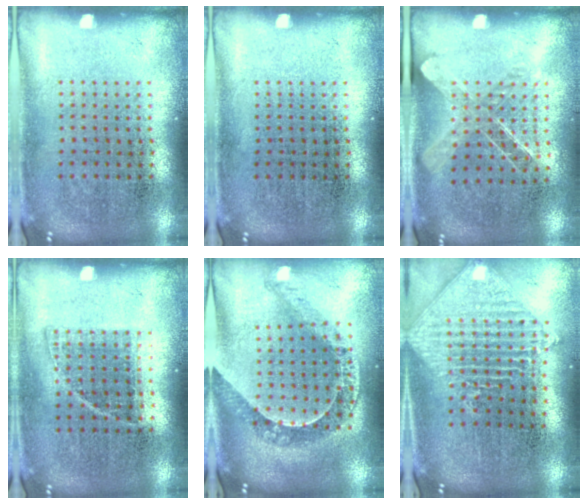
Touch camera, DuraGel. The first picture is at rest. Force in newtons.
{"total": 0.0}
{"total": 1.3, "press": 1.1, "slide": 0.7}
{"total": 0.8, "press": 0.7, "slide": 0.4}
{"total": 1.1, "press": 1.0, "slide": 0.2}
{"total": 1.9, "press": 1.6, "slide": 1.1}